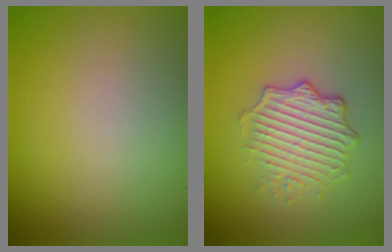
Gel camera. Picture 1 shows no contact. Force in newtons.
{"total": 5.0, "press": 3.6, "slide": 3.5}